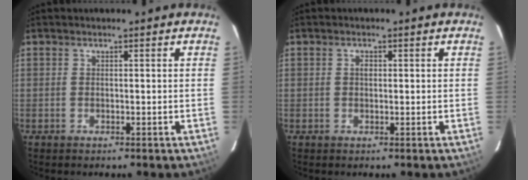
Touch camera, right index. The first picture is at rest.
{"total": 1.0, "force": [0.2, 0.7, 0.7], "torque": [-0.011, 0.004, 0.003]}